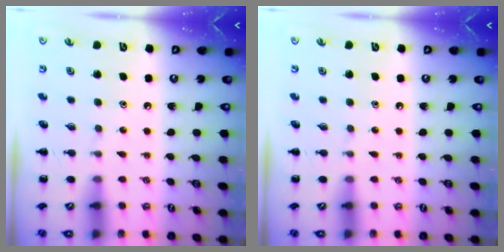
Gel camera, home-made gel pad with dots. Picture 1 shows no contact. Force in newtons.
{"total": 0.0}